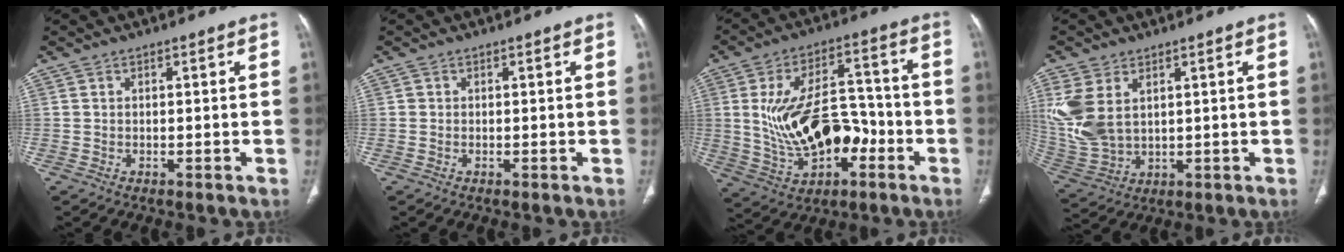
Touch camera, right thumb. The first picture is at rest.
{"total": 0.0}
{"total": 17.7, "force": [-2.8, 10.6, 13.9], "torque": [-0.221, 0.037, -0.031]}
{"total": 12.2, "force": [3.8, 7.7, 8.7], "torque": [-0.203, -0.009, 0.096]}